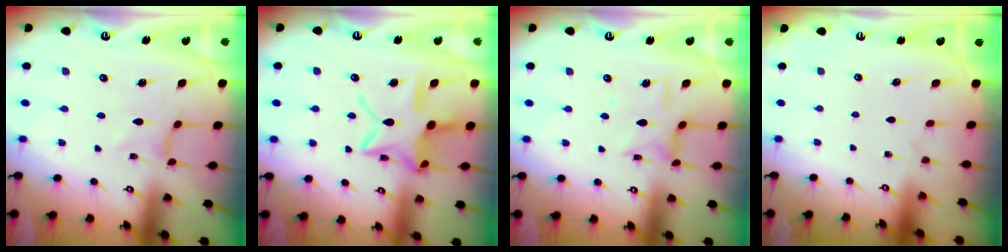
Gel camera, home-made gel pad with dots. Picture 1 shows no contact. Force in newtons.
{"total": 14.0, "press": 14.0, "slide": 1.0}
{"total": 6.4, "press": 6.4, "slide": 0.2}
{"total": 0.0}